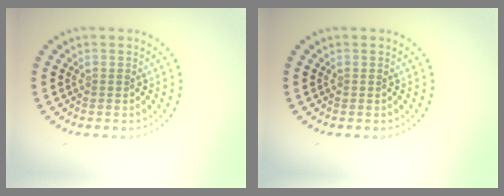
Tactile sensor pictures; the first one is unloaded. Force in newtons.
{"total": 0.0}